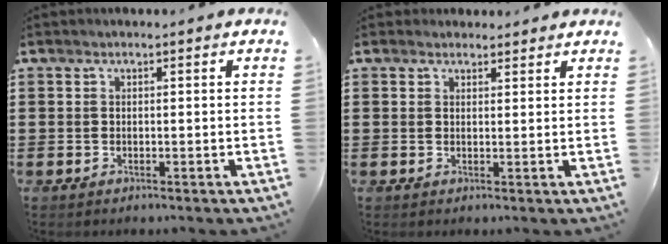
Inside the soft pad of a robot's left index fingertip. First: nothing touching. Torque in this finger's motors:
{"motor_torque": [0.27, -0.58, -0.04, 0.02]}